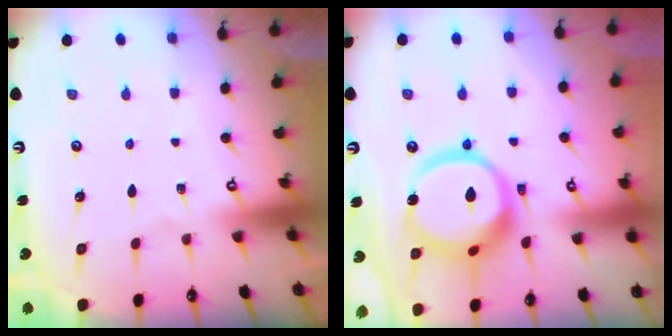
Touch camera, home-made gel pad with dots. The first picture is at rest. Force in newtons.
{"total": 18.5, "press": 18.4, "slide": 2.1}